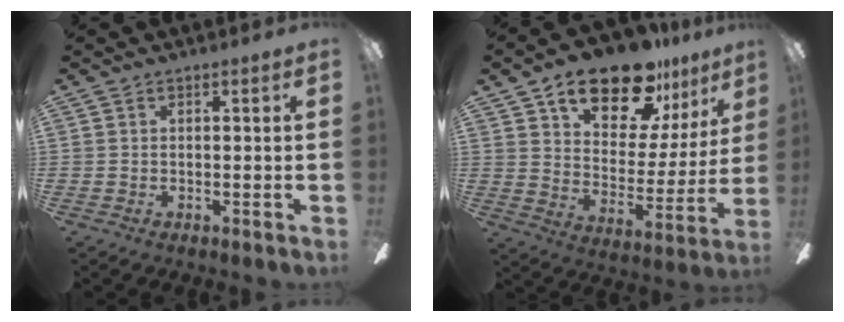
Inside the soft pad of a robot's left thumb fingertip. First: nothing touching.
{"total": 19.8, "force": [14.0, 9.1, 10.7], "torque": [-0.171, -0.081, 0.240]}